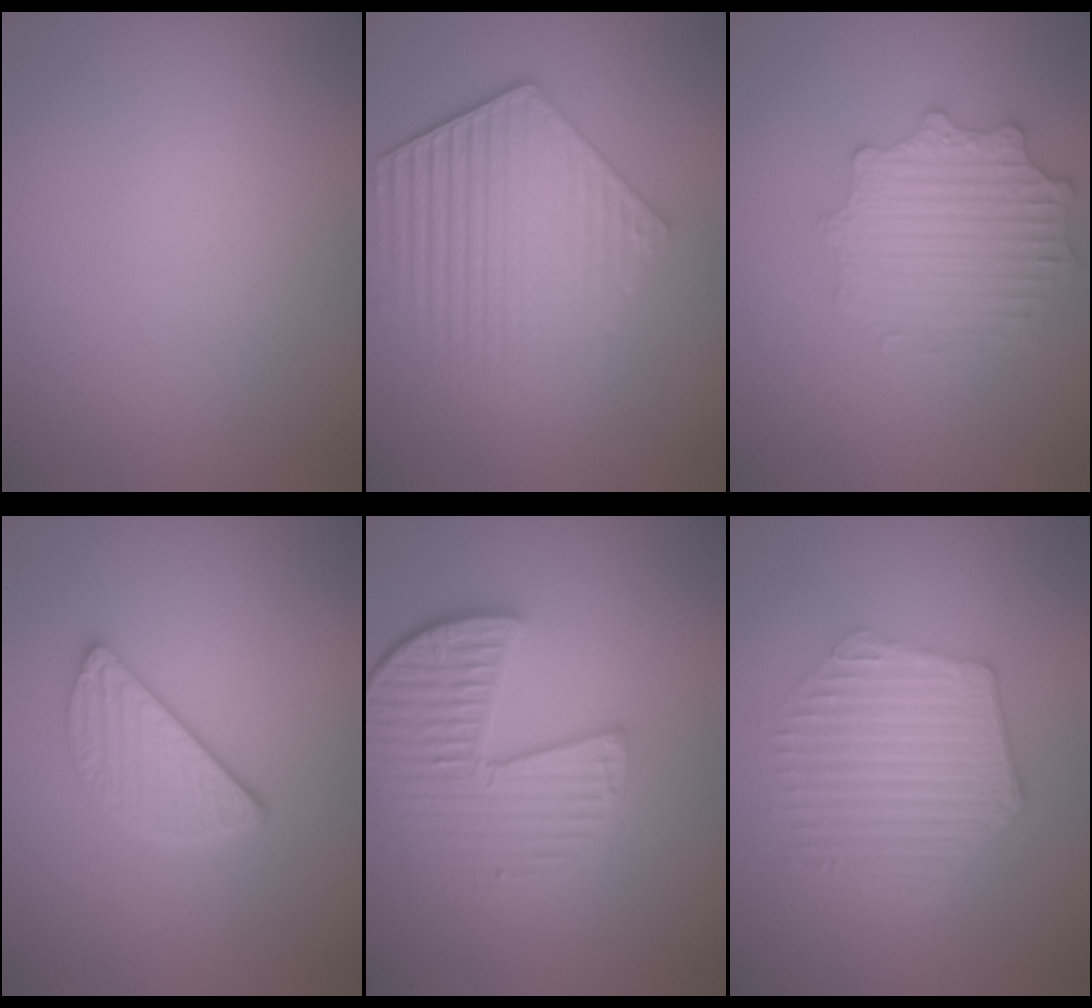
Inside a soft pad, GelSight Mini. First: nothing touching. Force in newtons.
{"total": 5.5, "press": 4.3, "slide": 3.3}
{"total": 3.0, "press": 2.9, "slide": 0.8}
{"total": 3.3, "press": 2.6, "slide": 2.0}
{"total": 5.4, "press": 4.1, "slide": 3.5}
{"total": 5.8, "press": 4.3, "slide": 3.8}